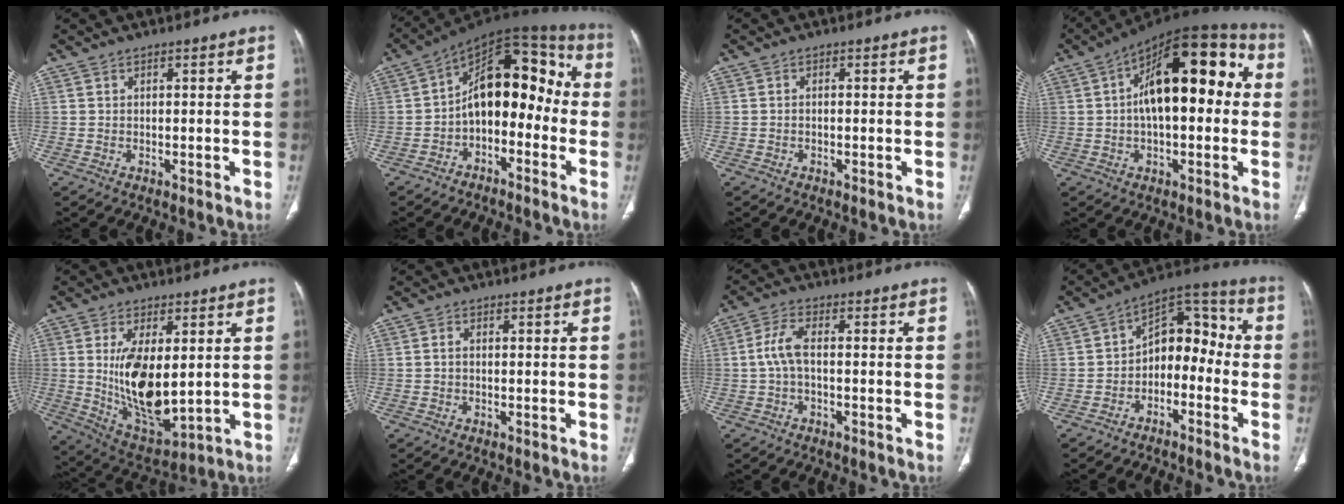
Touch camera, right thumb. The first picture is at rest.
{"total": 15.8, "force": [-2.3, 9.4, 12.4], "torque": [-0.145, 0.072, -0.049]}
{"total": 0.0}
{"total": 21.3, "force": [2.7, 10.0, 18.6], "torque": [-0.254, 0.046, 0.028]}
{"total": 14.9, "force": [1.5, 6.8, 13.2], "torque": [-0.226, -0.027, 0.047]}
{"total": 0.8, "force": [-0.1, 0.5, 0.6], "torque": [-0.009, 0.002, -0.004]}
{"total": 4.6, "force": [-0.4, 1.7, 4.2], "torque": [-0.102, 0.014, -0.012]}
{"total": 11.6, "force": [-2.9, 7.7, 8.2], "torque": [-0.081, 0.066, -0.060]}